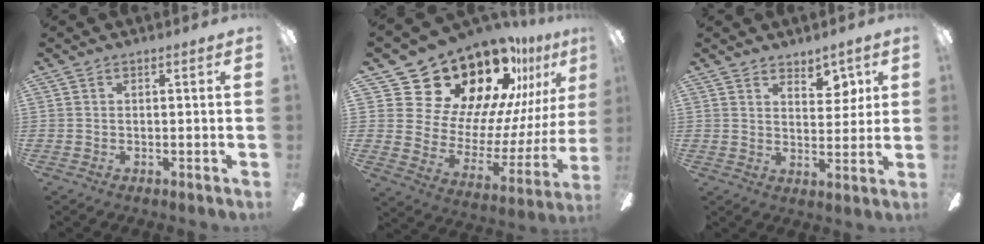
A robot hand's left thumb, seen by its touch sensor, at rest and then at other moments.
{"total": 26.8, "force": [20.9, 12.9, 10.8], "torque": [-0.155, -0.164, 0.389]}
{"total": 5.9, "force": [4.2, 3.1, 2.7], "torque": [-0.017, -0.021, 0.069]}